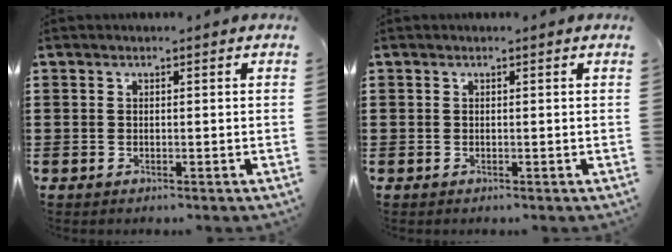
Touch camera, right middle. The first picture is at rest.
{"total": 0.0}